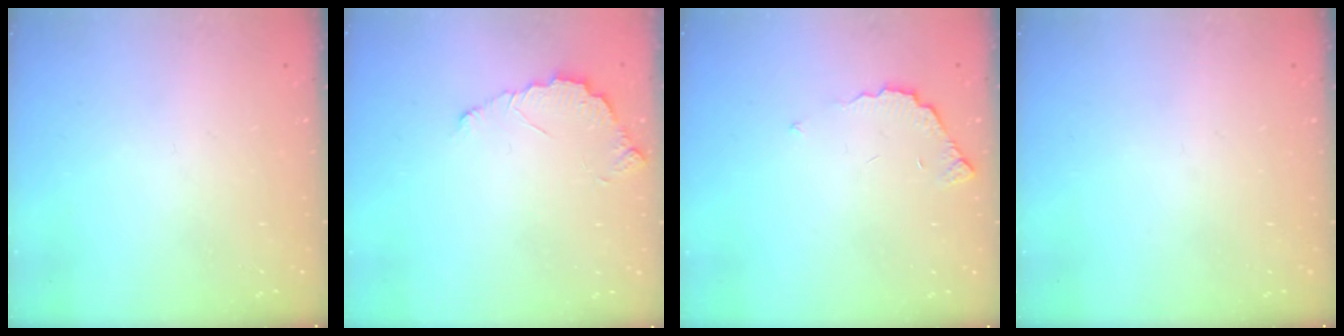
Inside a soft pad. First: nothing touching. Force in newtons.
{"total": 4.6, "press": 4.6, "slide": 0.4}
{"total": 3.7, "press": 3.7, "slide": 0.3}
{"total": 0.0}